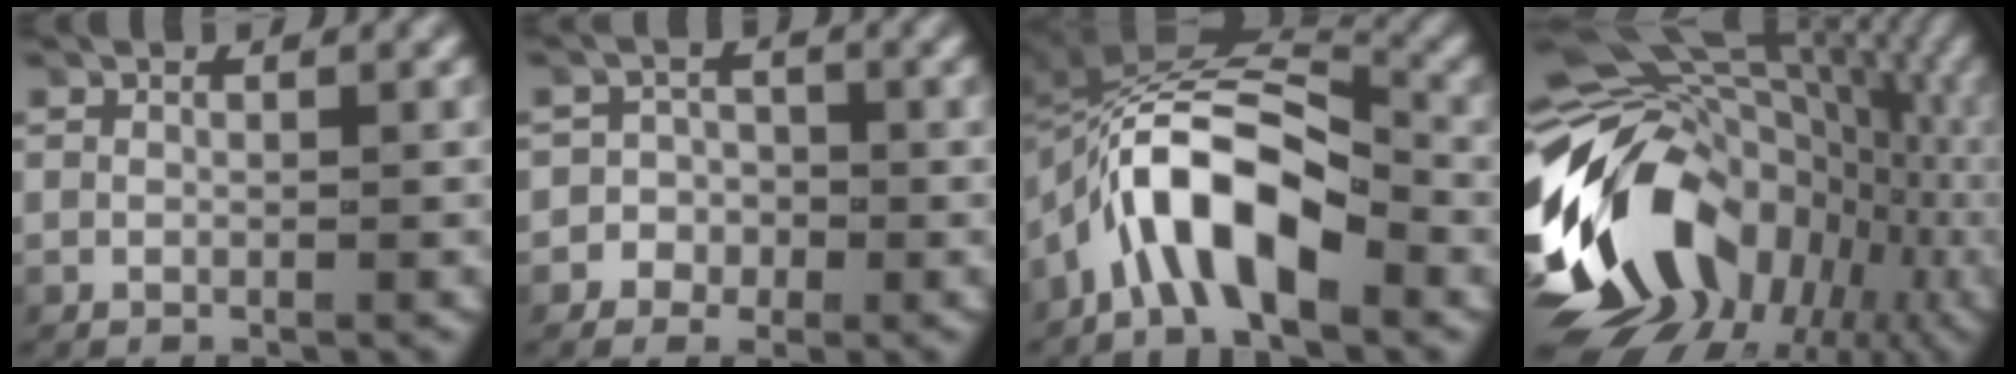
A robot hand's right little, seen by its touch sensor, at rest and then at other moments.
{"total": 3.6, "force": [-1.6, 3.2, 0.4], "torque": [0.000, 0.003, -0.037]}
{"total": 10.2, "force": [-0.9, 5.9, 8.3], "torque": [-0.164, -0.001, -0.022]}
{"total": 24.5, "force": [-2.7, 17.7, 16.7], "torque": [-0.277, -0.038, -0.036]}